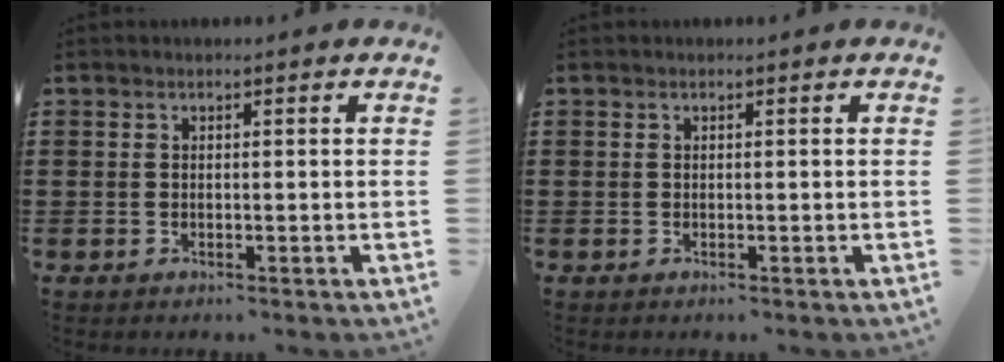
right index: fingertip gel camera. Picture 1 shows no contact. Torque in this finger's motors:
{"motor_torque": [0.00, 0.00, 0.00, 0.00]}